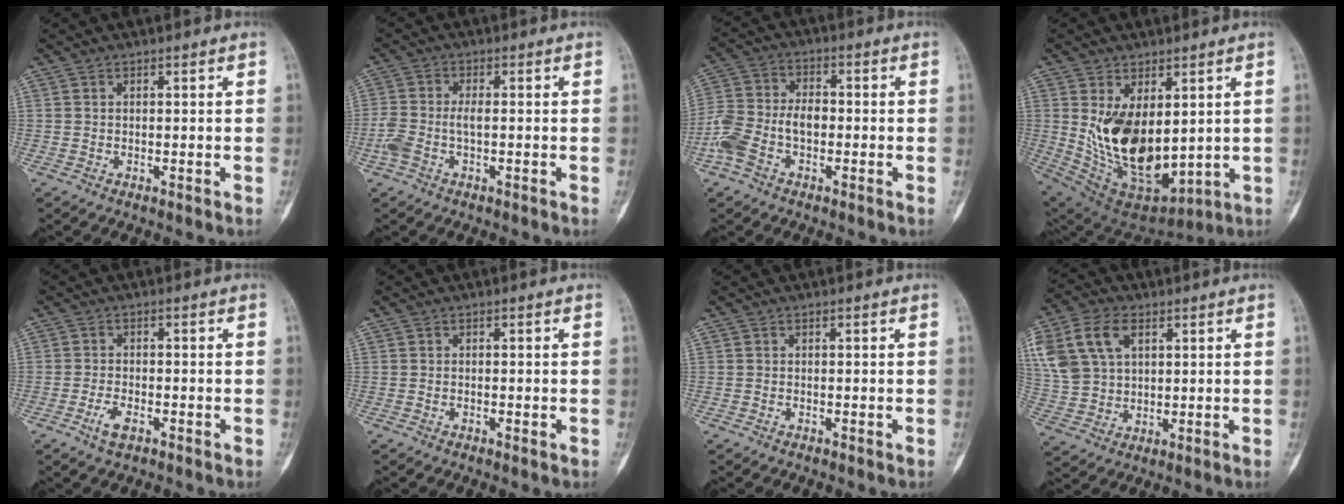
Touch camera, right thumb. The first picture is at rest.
{"total": 5.4, "force": [-1.0, 2.6, 4.6], "torque": [-0.124, 0.016, -0.018]}
{"total": 10.3, "force": [-2.7, 6.5, 7.5], "torque": [-0.162, 0.032, -0.057]}
{"total": 18.0, "force": [2.1, 10.2, 14.6], "torque": [-0.233, -0.032, 0.072]}
{"total": 3.4, "force": [-1.7, 1.6, 2.4], "torque": [-0.046, 0.007, -0.032]}
{"total": 0.9, "force": [-0.3, 0.4, 0.8], "torque": [-0.012, 0.003, -0.003]}
{"total": 0.0}
{"total": 18.7, "force": [7.1, 12.9, 11.5], "torque": [-0.273, 0.022, 0.143]}